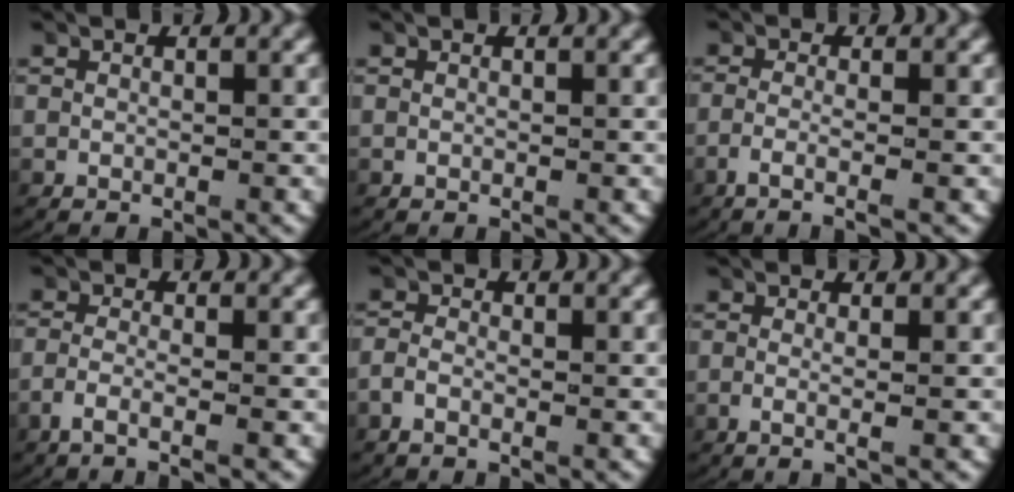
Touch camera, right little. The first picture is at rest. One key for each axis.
{"total": 0.0}
{"total": 2.6, "fx": -1.7, "fy": -0.2, "fz": 2.0, "tx": -0.051, "ty": -0.010, "tz": -0.027}
{"total": 2.9, "fx": -2.1, "fy": 0.1, "fz": 2.0, "tx": -0.050, "ty": -0.009, "tz": -0.036}
{"total": 1.3, "fx": -1.0, "fy": 0.4, "fz": 0.8, "tx": -0.033, "ty": -0.006, "tz": -0.017}
{"total": 1.4, "fx": -0.6, "fy": -0.3, "fz": 1.3, "tx": -0.042, "ty": -0.010, "tz": -0.006}